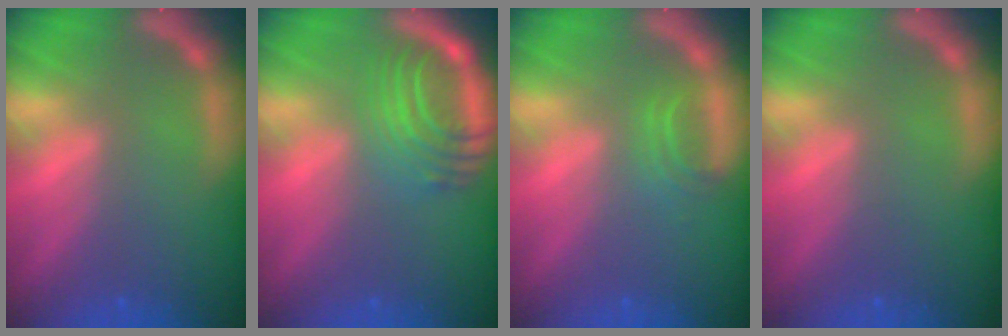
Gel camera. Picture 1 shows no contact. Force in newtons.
{"total": 7.1}
{"total": 1.9}
{"total": 0.0}